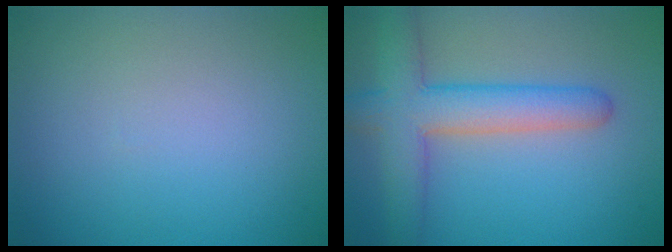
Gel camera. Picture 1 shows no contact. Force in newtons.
{"total": 6.3, "press": 6.3, "slide": 0.4}